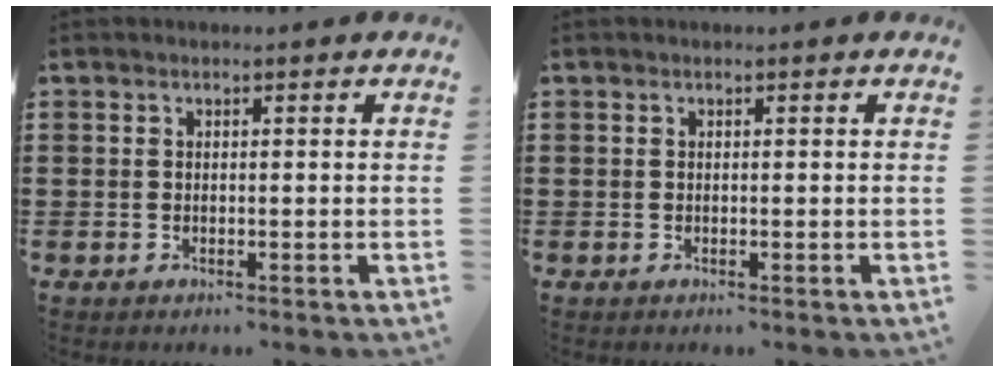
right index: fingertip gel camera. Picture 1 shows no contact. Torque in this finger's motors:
{"motor_torque": [0.57, 0.86, 0.02, 0.00]}